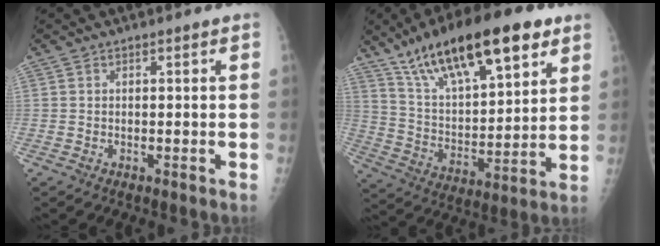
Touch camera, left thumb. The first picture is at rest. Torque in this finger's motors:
{"motor_torque": [0.75, 0.76, 1.47, -1.30, 0.47]}